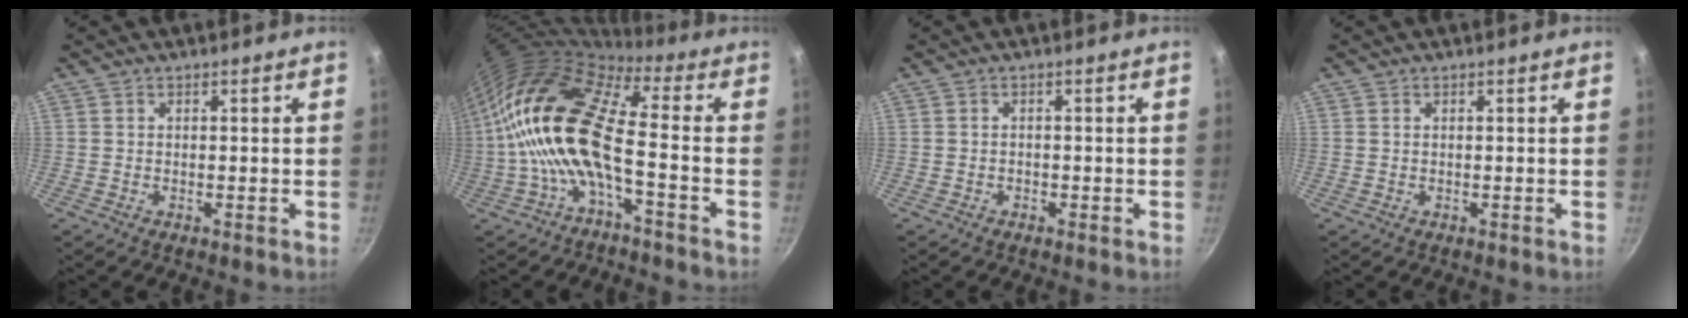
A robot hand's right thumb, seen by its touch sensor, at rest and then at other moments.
{"total": 18.6, "force": [-2.2, 7.3, 17.0], "torque": [-0.331, 0.028, -0.058]}
{"total": 0.6, "force": [-0.4, 0.4, 0.1], "torque": [-0.002, 0.003, -0.008]}
{"total": 0.0}